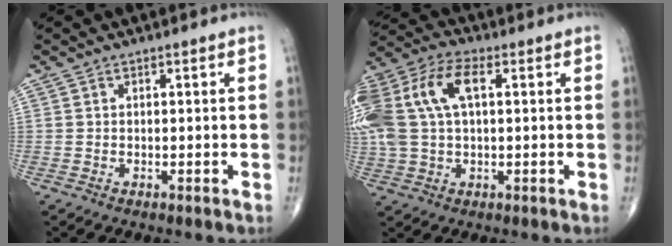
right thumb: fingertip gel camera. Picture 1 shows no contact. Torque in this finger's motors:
{"motor_torque": [1.17, 1.22, 1.38, 0.42, 0.18]}